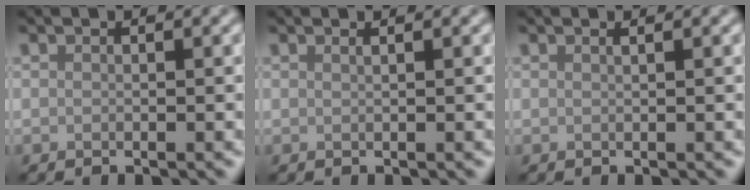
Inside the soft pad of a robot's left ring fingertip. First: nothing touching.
{"total": 1.1, "force": [0.7, 0.5, 0.7], "torque": [-0.001, -0.003, -0.001]}
{"total": 0.7, "force": [0.5, 0.3, 0.5], "torque": [-0.001, 0.000, 0.003]}